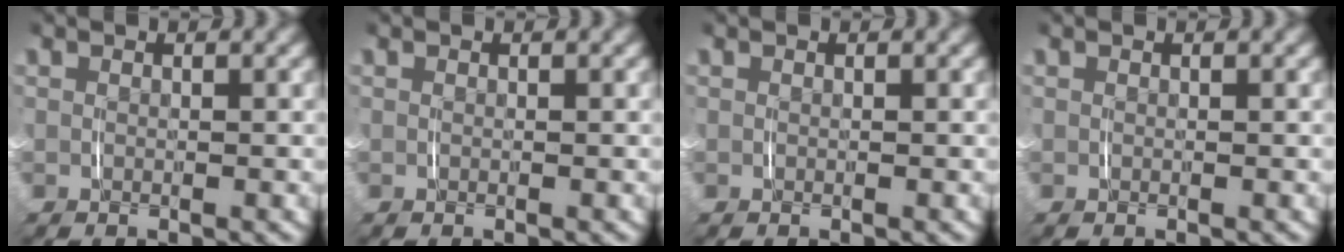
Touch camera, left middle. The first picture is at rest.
{"total": 0.0}
{"total": 0.0}
{"total": 0.0}